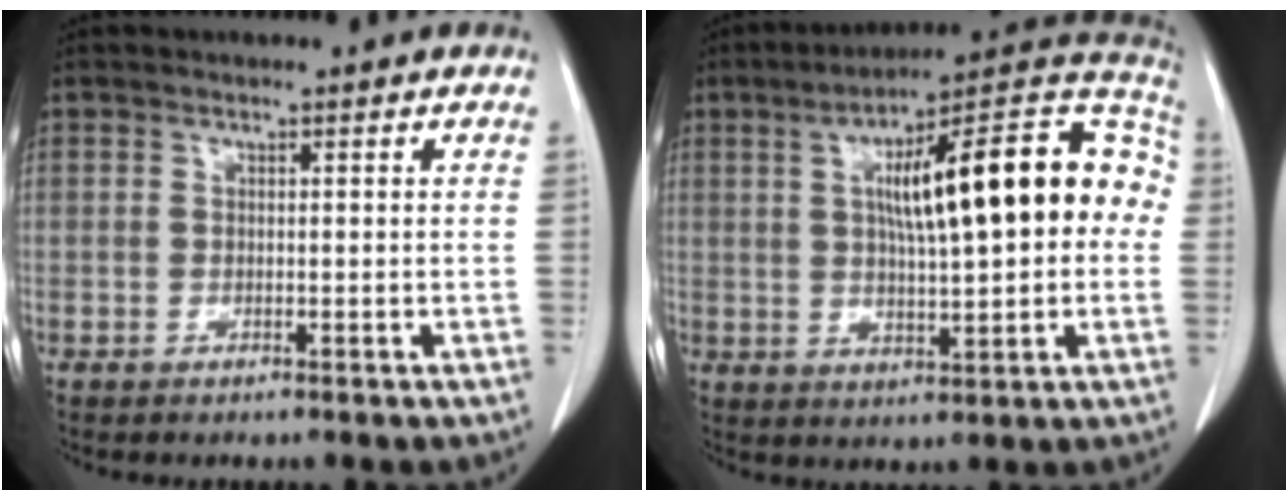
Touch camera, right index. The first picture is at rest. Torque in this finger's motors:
{"motor_torque": [2.06, 0.08, 0.86, 0.21]}